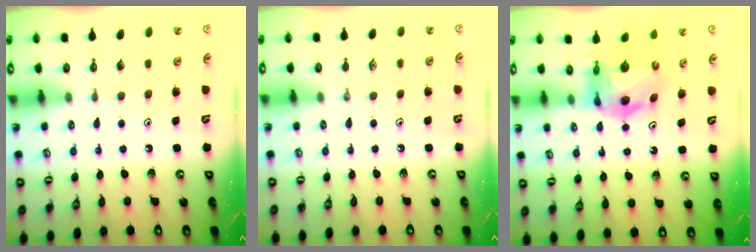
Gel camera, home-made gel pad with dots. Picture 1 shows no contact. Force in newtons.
{"total": 0.0}
{"total": 6.3, "press": 6.3, "slide": 0.7}